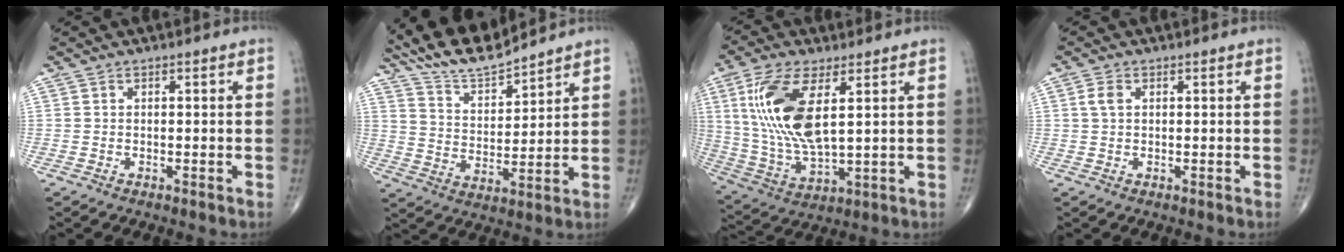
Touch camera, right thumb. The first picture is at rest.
{"total": 10.0, "force": [9.7, 1.1, 2.3], "torque": [-0.036, -0.054, 0.193]}
{"total": 16.5, "force": [4.5, 6.7, 14.4], "torque": [-0.307, -0.018, 0.095]}
{"total": 2.2, "force": [0.6, 1.4, 1.6], "torque": [-0.037, 0.006, 0.012]}